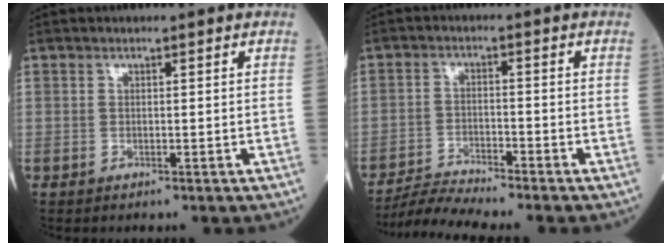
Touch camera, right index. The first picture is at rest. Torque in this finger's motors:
{"motor_torque": [-0.16, -0.20, 0.04, 0.01]}